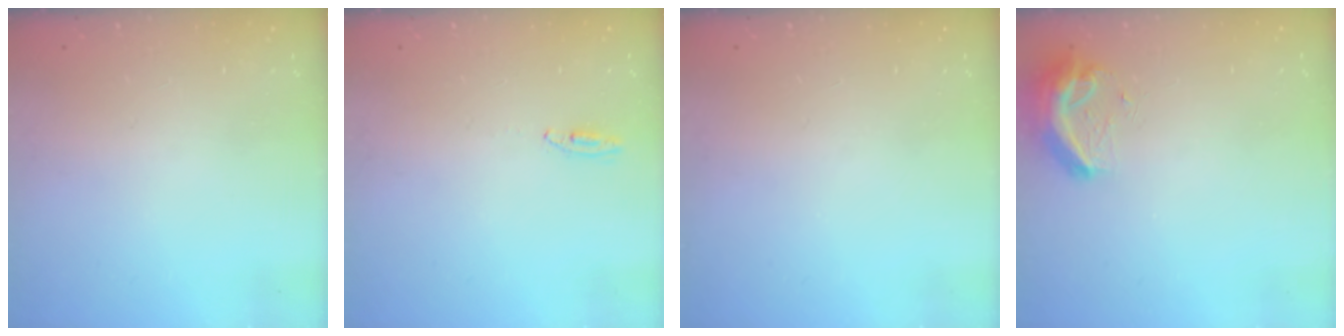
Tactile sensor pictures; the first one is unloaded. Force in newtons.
{"total": 2.7, "press": 2.5, "slide": 1.0}
{"total": 0.0}
{"total": 9.2, "press": 9.1, "slide": 1.1}